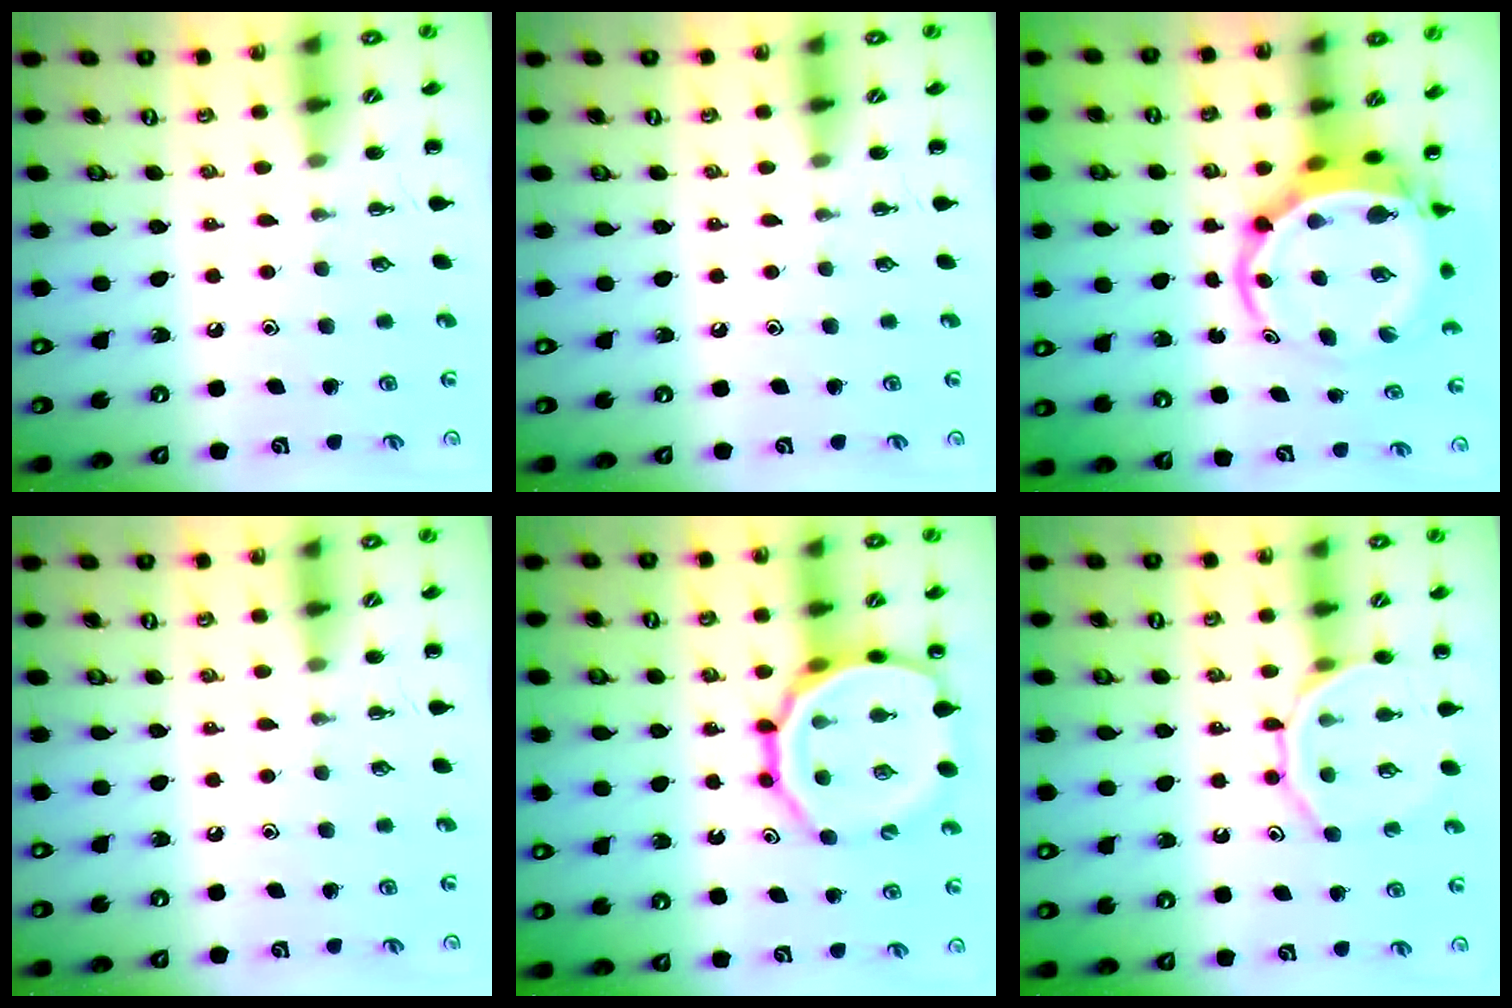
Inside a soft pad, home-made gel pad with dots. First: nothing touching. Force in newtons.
{"total": 0.0}
{"total": 7.2, "press": 6.9, "slide": 1.7}
{"total": 0.0}
{"total": 19.0, "press": 18.7, "slide": 3.5}
{"total": 11.8, "press": 11.7, "slide": 1.3}